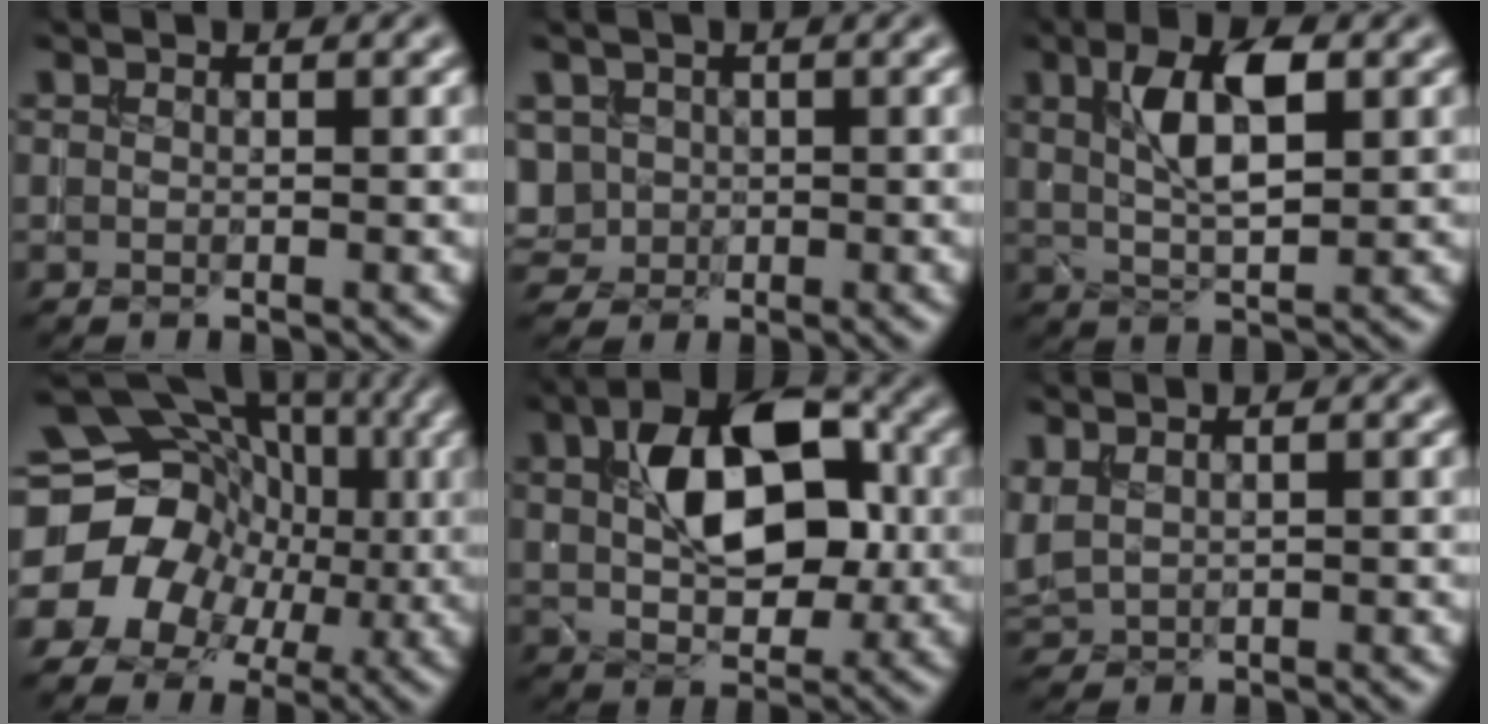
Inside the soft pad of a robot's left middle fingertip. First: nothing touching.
{"total": 3.2, "force": [-0.2, 3.0, 1.2], "torque": [-0.029, 0.006, 0.006]}
{"total": 5.7, "force": [1.5, 2.1, 5.0], "torque": [-0.089, 0.006, 0.029]}
{"total": 17.3, "force": [-0.6, 15.3, 7.9], "torque": [-0.149, 0.013, -0.036]}
{"total": 9.0, "force": [1.9, 5.1, 7.2], "torque": [-0.114, 0.015, 0.031]}
{"total": 1.9, "force": [1.0, 1.0, 1.3], "torque": [-0.041, 0.008, 0.030]}